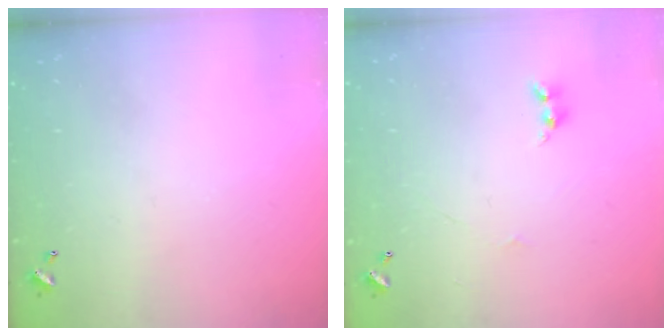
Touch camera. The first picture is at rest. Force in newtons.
{"total": 2.1, "press": 2.0, "slide": 0.5}